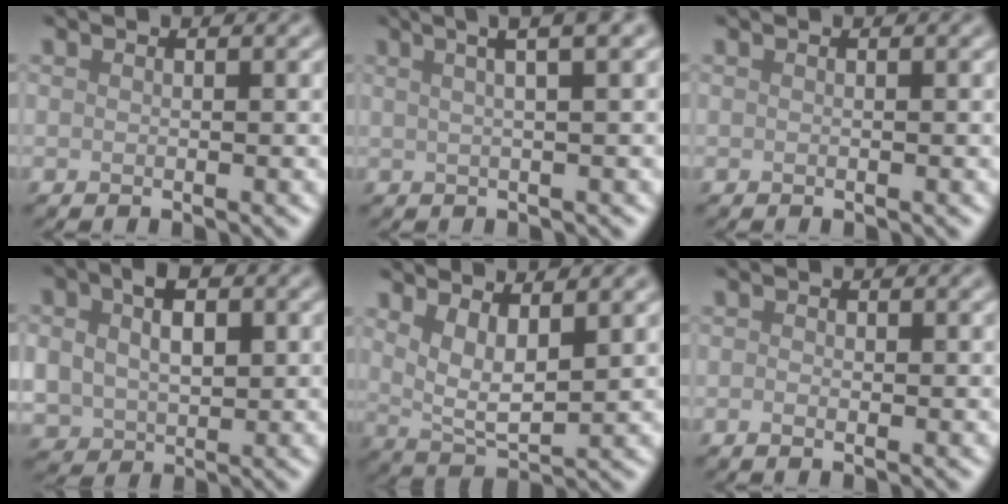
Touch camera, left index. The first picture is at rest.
{"total": 5.4, "force": [2.9, 1.6, 4.2], "torque": [-0.043, 0.028, 0.011]}
{"total": 0.0}
{"total": 6.6, "force": [1.6, 4.8, 4.3], "torque": [-0.073, 0.012, 0.019]}
{"total": 3.9, "force": [2.0, 1.3, 3.1], "torque": [-0.066, -0.013, 0.040]}
{"total": 0.7, "force": [-0.1, 0.4, 0.5], "torque": [-0.011, -0.002, -0.003]}